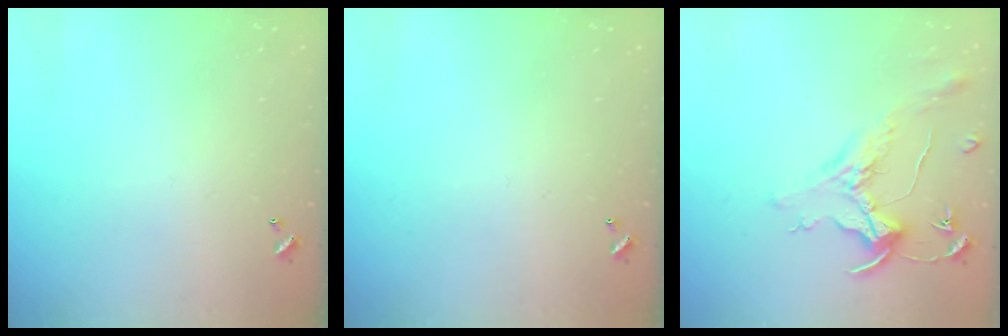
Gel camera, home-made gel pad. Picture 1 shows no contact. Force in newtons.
{"total": 0.0}
{"total": 1.5, "press": 1.3, "slide": 0.7}